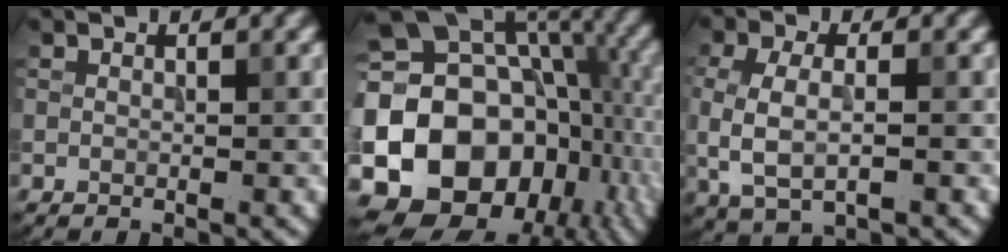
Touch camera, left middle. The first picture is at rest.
{"total": 19.1, "force": [-4.1, 14.7, 11.5], "torque": [-0.207, -0.009, -0.062]}
{"total": 4.2, "force": [-0.4, 2.1, 3.6], "torque": [-0.085, -0.007, -0.008]}